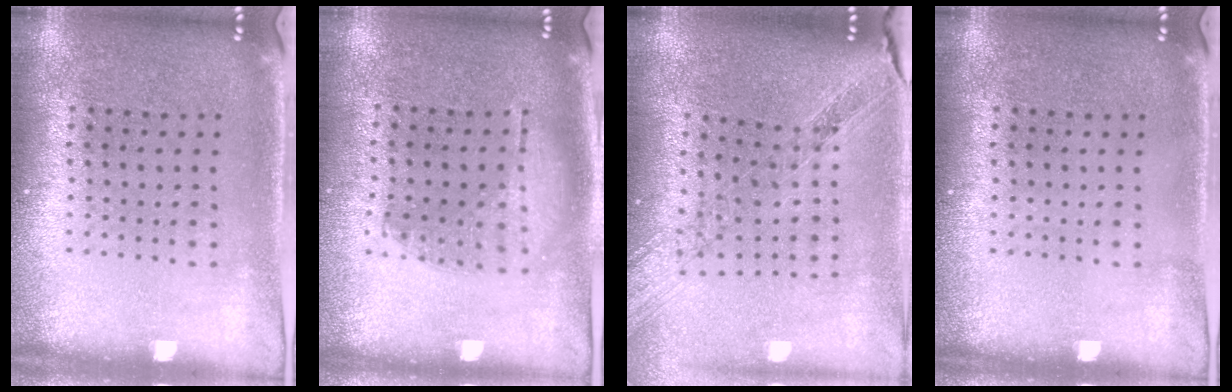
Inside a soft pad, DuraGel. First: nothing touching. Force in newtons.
{"total": 1.0, "press": 0.9, "slide": 0.4}
{"total": 1.2, "press": 1.2, "slide": 0.3}
{"total": 0.0}